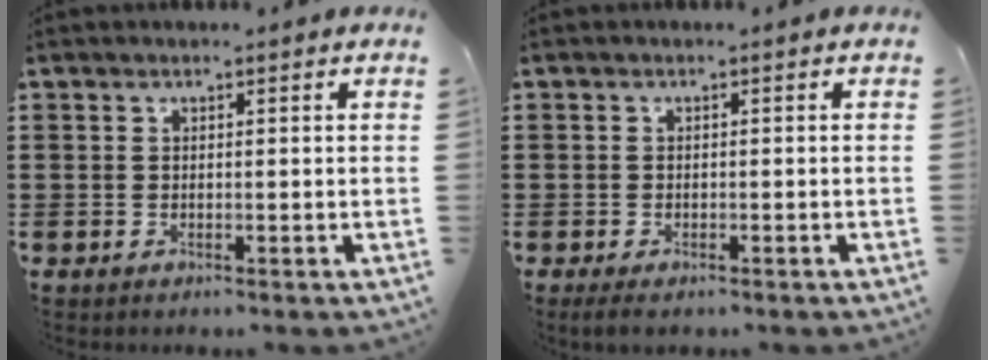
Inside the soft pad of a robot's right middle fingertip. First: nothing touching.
{"total": 1.0, "force": [-0.8, 0.5, 0.4], "torque": [-0.009, -0.001, -0.016]}